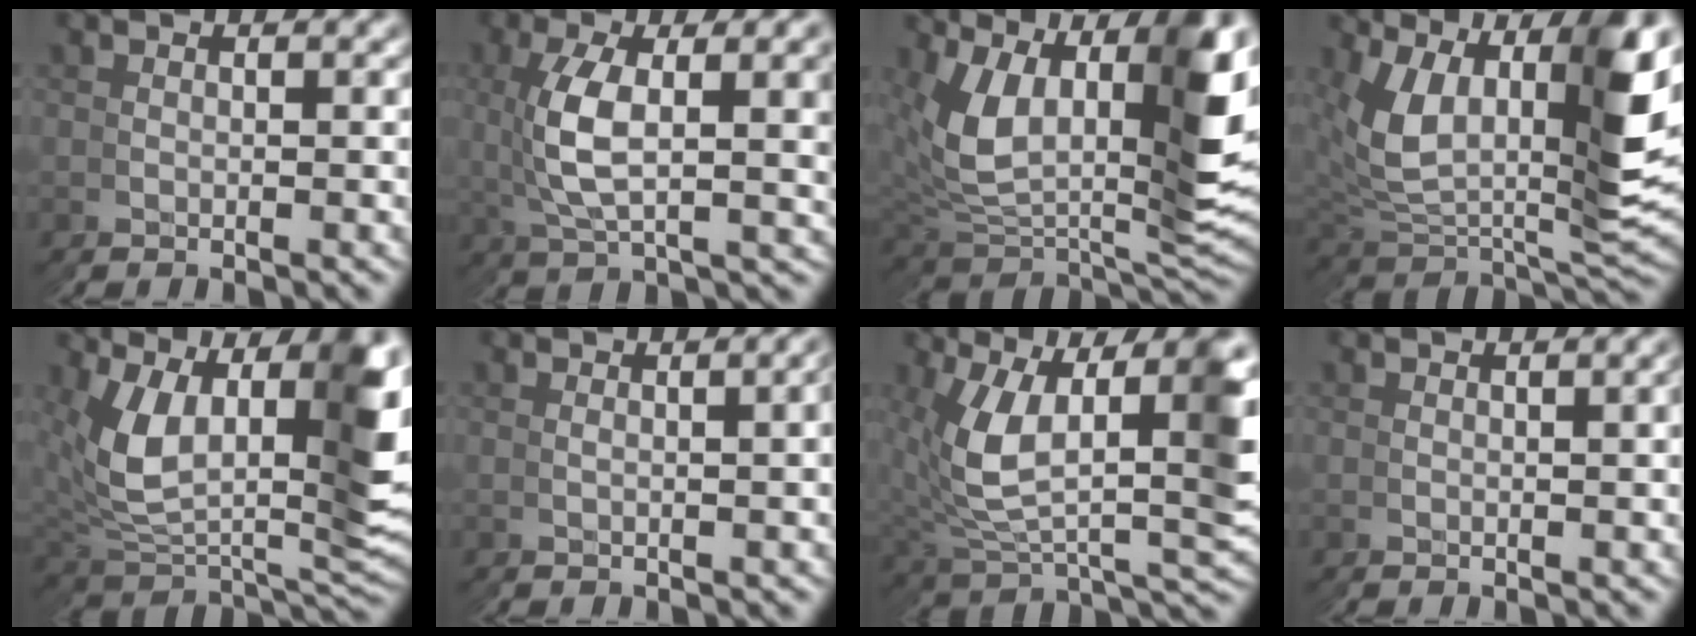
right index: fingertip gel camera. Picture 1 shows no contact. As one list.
[{"total": 4.8, "force": [1.2, 2.3, 4.1], "torque": [-0.084, -0.004, 0.029]}, {"total": 13.8, "force": [1.8, 8.3, 10.9], "torque": [-0.193, -0.025, 0.044]}, {"total": 12.2, "force": [1.9, 7.4, 9.5], "torque": [-0.180, -0.018, 0.043]}, {"total": 13.5, "force": [1.4, 8.2, 10.6], "torque": [-0.181, -0.025, 0.040]}, {"total": 1.6, "force": [0.3, 0.4, 1.5], "torque": [-0.014, 0.007, 0.006]}, {"total": 11.0, "force": [1.1, 6.8, 8.6], "torque": [-0.148, -0.011, 0.029]}, {"total": 0.7, "force": [0.2, 0.1, 0.7], "torque": [-0.008, 0.004, 0.004]}]